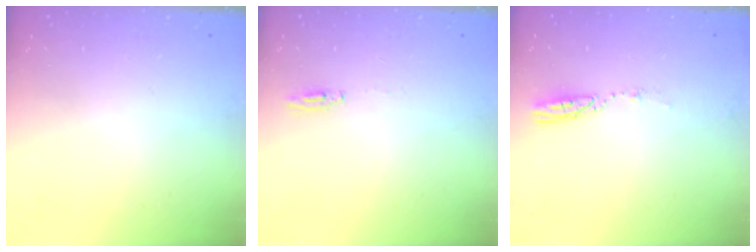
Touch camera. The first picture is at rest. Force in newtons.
{"total": 2.9, "press": 2.8, "slide": 0.2}
{"total": 3.6, "press": 3.6, "slide": 0.3}